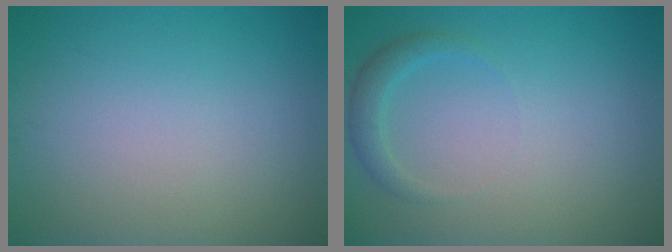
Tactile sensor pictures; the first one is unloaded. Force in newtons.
{"total": 1.7, "press": 1.7, "slide": 0.1}